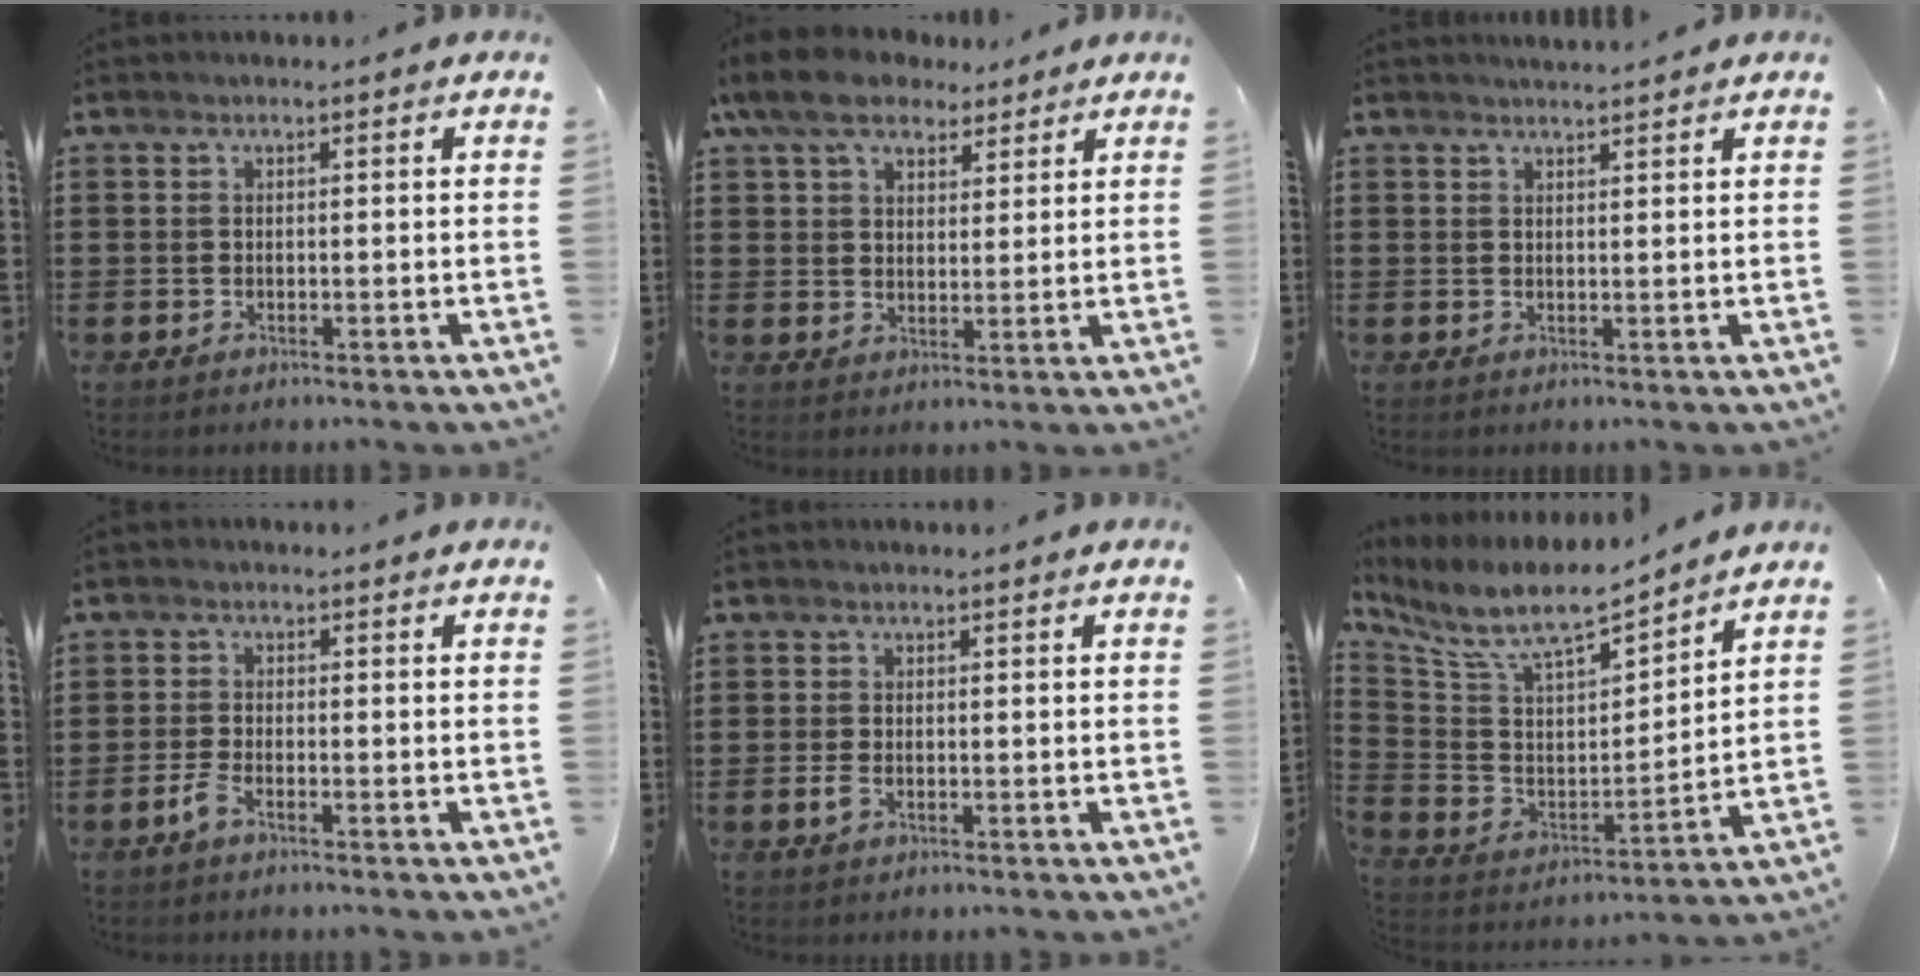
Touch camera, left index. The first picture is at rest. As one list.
[{"total": 8.2, "force": [6.2, 4.0, 3.7], "torque": [-0.087, -0.004, 0.115]}, {"total": 1.4, "force": [1.4, -0.1, 0.1], "torque": [-0.005, 0.003, 0.027]}, {"total": 2.0, "force": [-1.3, 0.4, 1.5], "torque": [-0.042, -0.004, -0.028]}, {"total": 1.7, "force": [-0.5, 0.8, 1.4], "torque": [-0.041, -0.008, -0.013]}, {"total": 9.3, "force": [7.8, 2.4, 4.5], "torque": [-0.123, -0.046, 0.133]}]